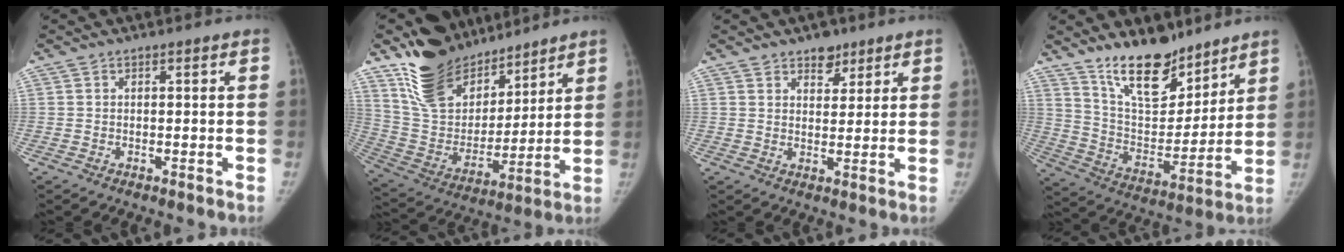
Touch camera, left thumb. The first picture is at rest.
{"total": 20.0, "force": [15.2, 10.6, 7.4], "torque": [-0.084, -0.088, 0.283]}
{"total": 4.4, "force": [3.1, 2.7, 1.7], "torque": [0.002, -0.019, 0.048]}
{"total": 16.6, "force": [12.6, 7.1, 8.2], "torque": [-0.088, -0.088, 0.227]}